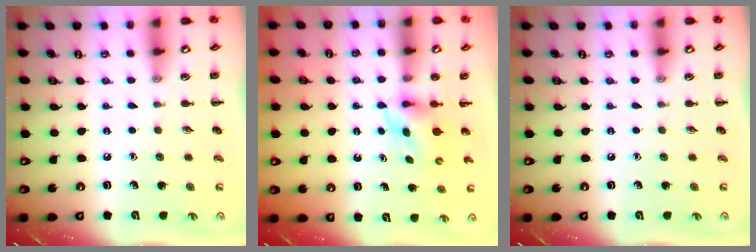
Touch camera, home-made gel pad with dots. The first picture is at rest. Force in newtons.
{"total": 3.1, "press": 2.9, "slide": 1.2}
{"total": 0.0}